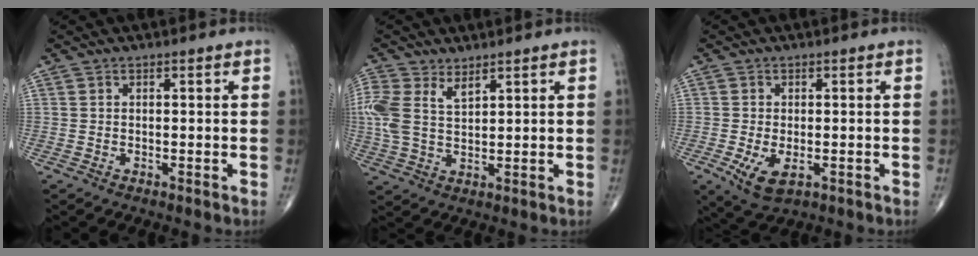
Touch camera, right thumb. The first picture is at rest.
{"total": 8.0, "force": [3.6, 4.2, 5.7], "torque": [-0.140, 0.002, 0.079]}
{"total": 5.6, "force": [-1.7, 2.9, 4.5], "torque": [-0.086, -0.012, -0.023]}